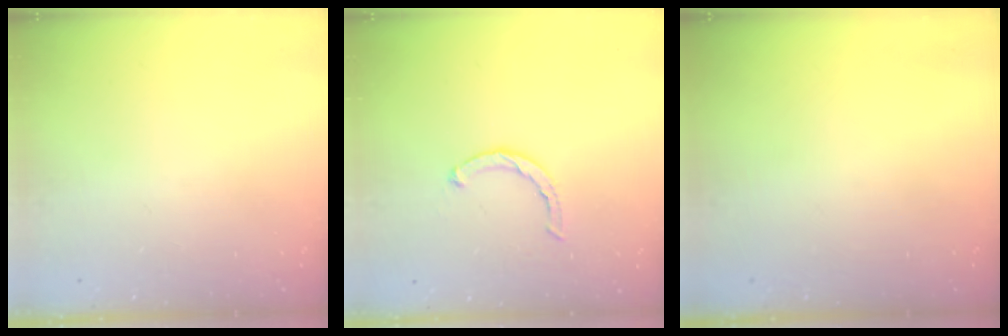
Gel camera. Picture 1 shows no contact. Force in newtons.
{"total": 2.7, "press": 2.7, "slide": 0.4}
{"total": 0.0}